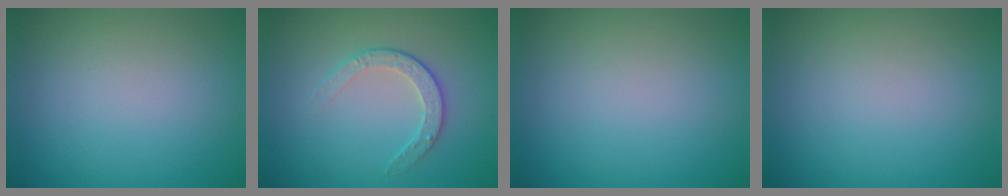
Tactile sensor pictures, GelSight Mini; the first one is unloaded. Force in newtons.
{"total": 2.2, "press": 1.6, "slide": 1.5}
{"total": 0.0}
{"total": 0.0}